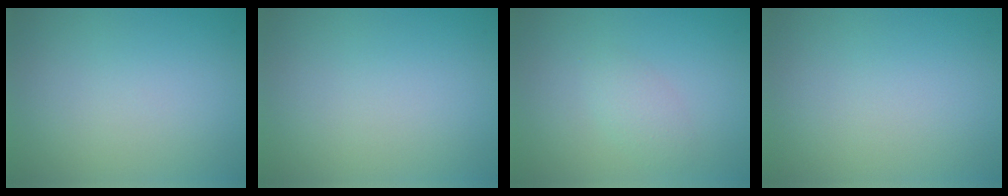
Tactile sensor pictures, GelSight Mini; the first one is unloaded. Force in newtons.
{"total": 0.0}
{"total": 1.7, "press": 1.7, "slide": 0.1}
{"total": 0.0}